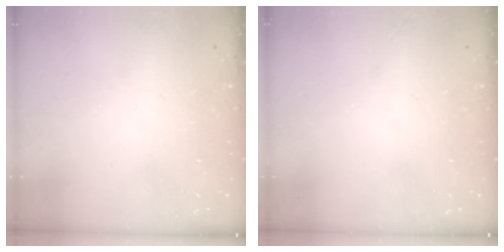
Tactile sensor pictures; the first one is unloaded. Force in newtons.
{"total": 0.0}